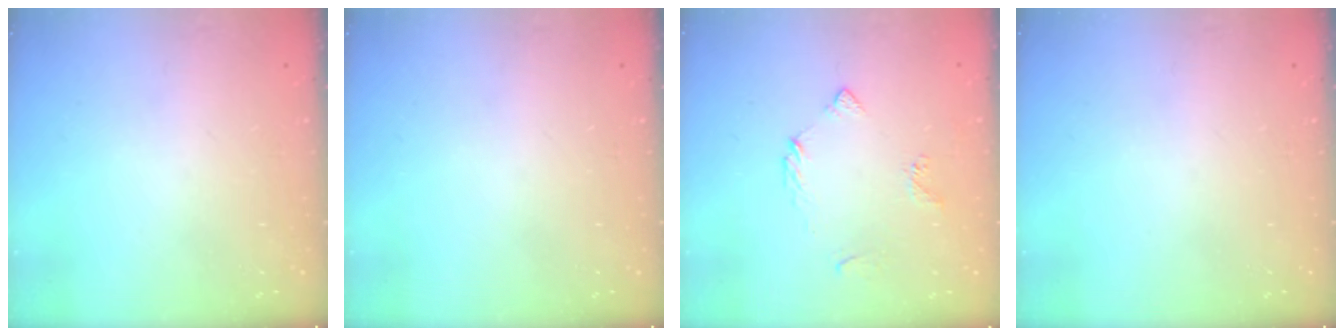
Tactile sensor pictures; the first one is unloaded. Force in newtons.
{"total": 0.0}
{"total": 4.4, "press": 4.3, "slide": 0.7}
{"total": 0.0}